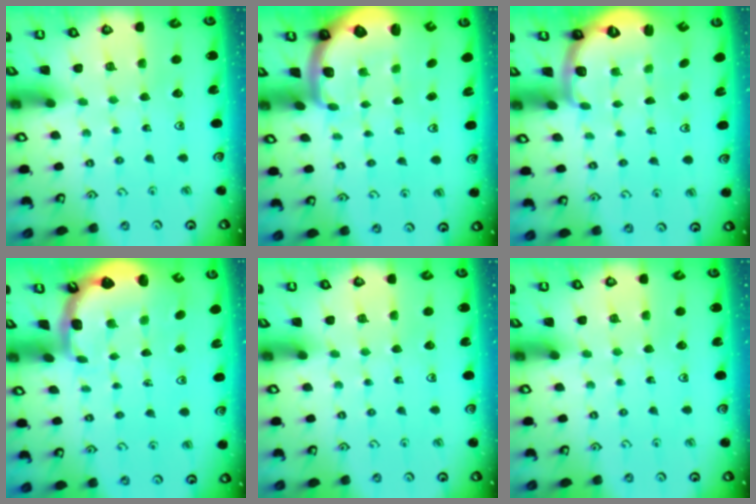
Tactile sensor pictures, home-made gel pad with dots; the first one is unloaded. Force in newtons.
{"total": 1.7, "press": 1.7, "slide": 0.4}
{"total": 2.7, "press": 1.7, "slide": 2.0}
{"total": 2.6, "press": 1.3, "slide": 2.2}
{"total": 0.0}
{"total": 0.0}